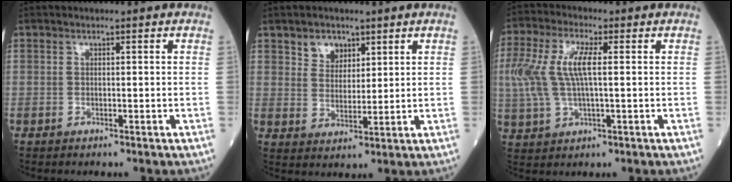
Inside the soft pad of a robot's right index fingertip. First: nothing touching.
{"total": 4.2, "force": [2.6, 2.9, 1.5], "torque": [-0.025, 0.003, 0.051]}
{"total": 9.0, "force": [1.1, 3.0, 8.5], "torque": [-0.204, 0.014, 0.023]}